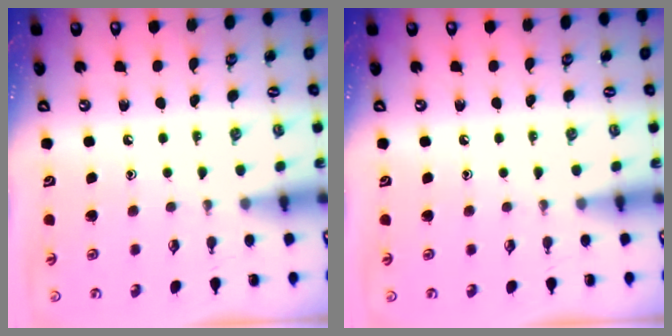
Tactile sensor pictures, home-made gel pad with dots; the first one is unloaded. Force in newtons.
{"total": 0.0}